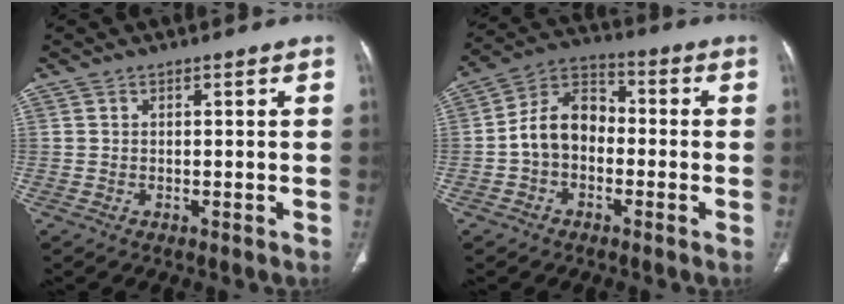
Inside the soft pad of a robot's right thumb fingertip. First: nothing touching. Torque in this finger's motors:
{"motor_torque": [1.32, 1.14, 1.08, -0.32, 0.13]}